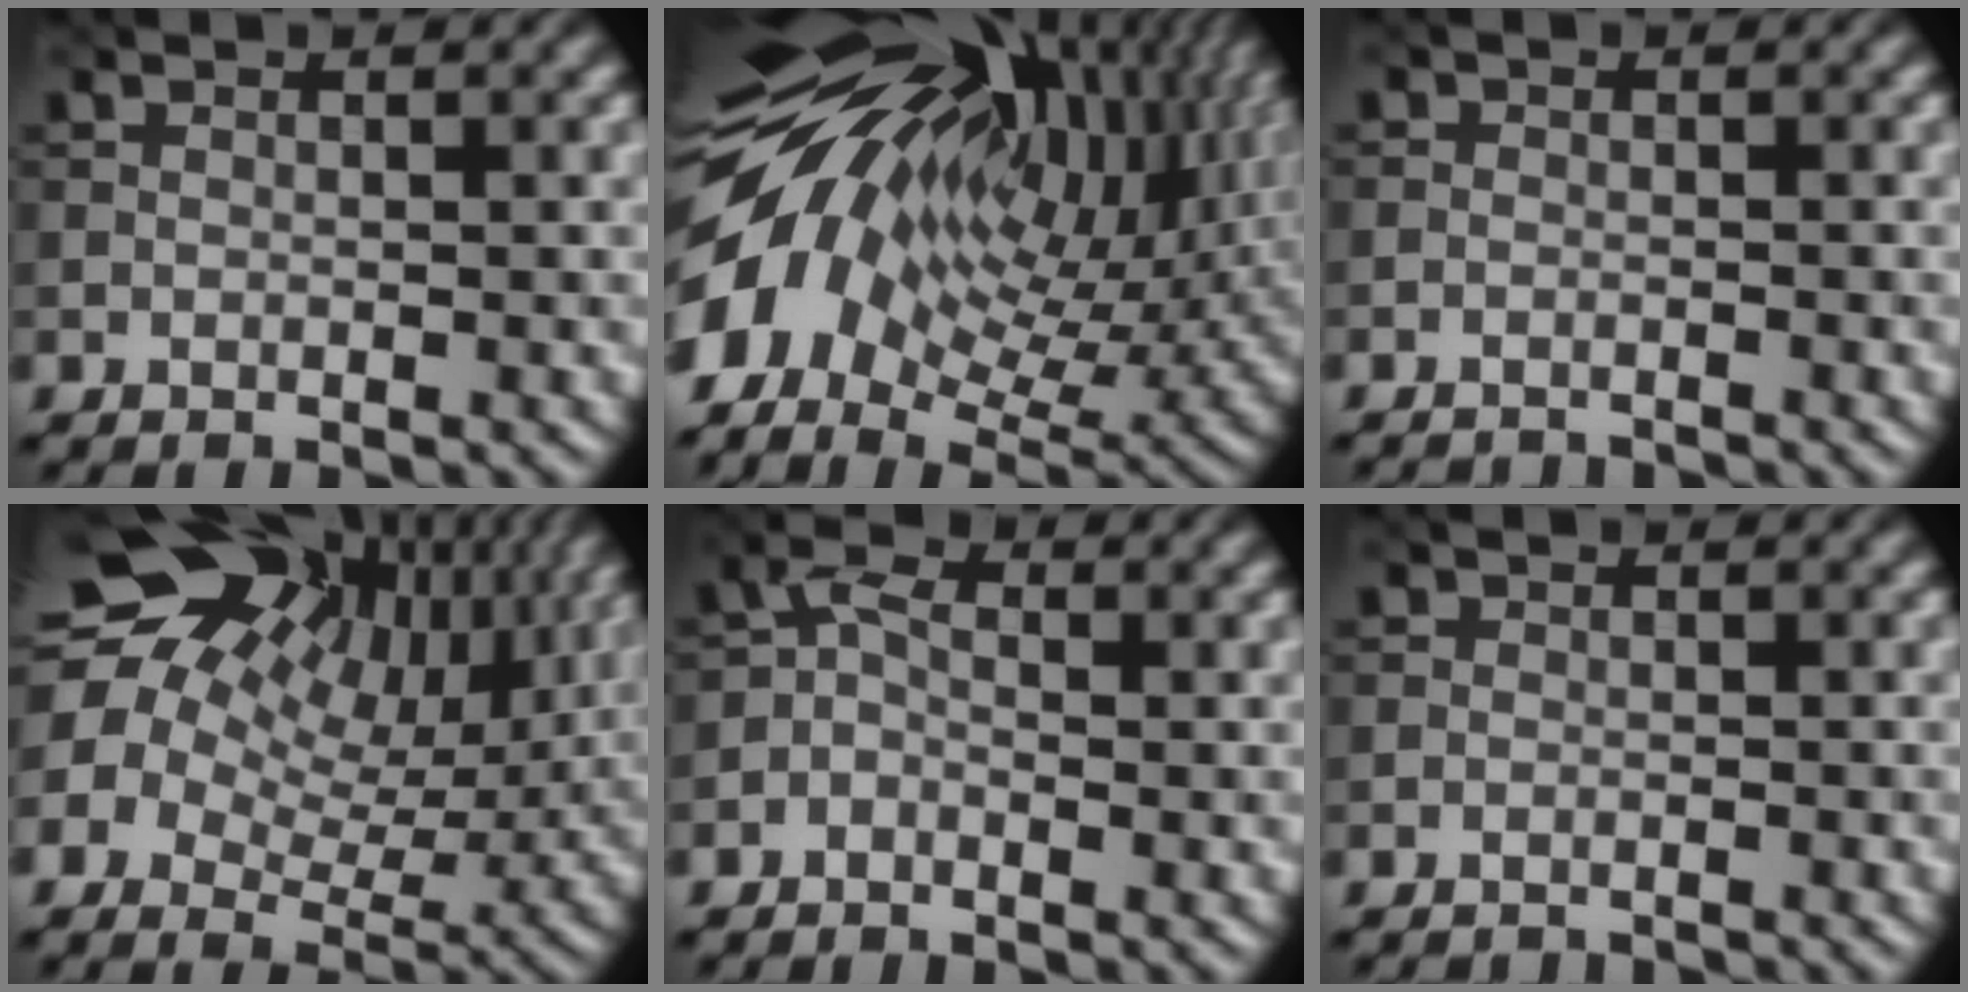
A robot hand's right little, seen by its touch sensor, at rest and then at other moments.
{"total": 16.7, "force": [1.2, 9.9, 13.4], "torque": [-0.258, -0.002, 0.024]}
{"total": 2.2, "force": [-2.2, 0.1, -0.1], "torque": [0.013, -0.010, -0.034]}
{"total": 17.1, "force": [6.7, 12.4, 9.7], "torque": [-0.208, 0.041, 0.114]}
{"total": 2.0, "force": [-1.2, 1.2, 1.0], "torque": [-0.012, 0.005, -0.028]}
{"total": 1.8, "force": [-1.8, 0.0, -0.2], "torque": [0.013, -0.008, -0.026]}